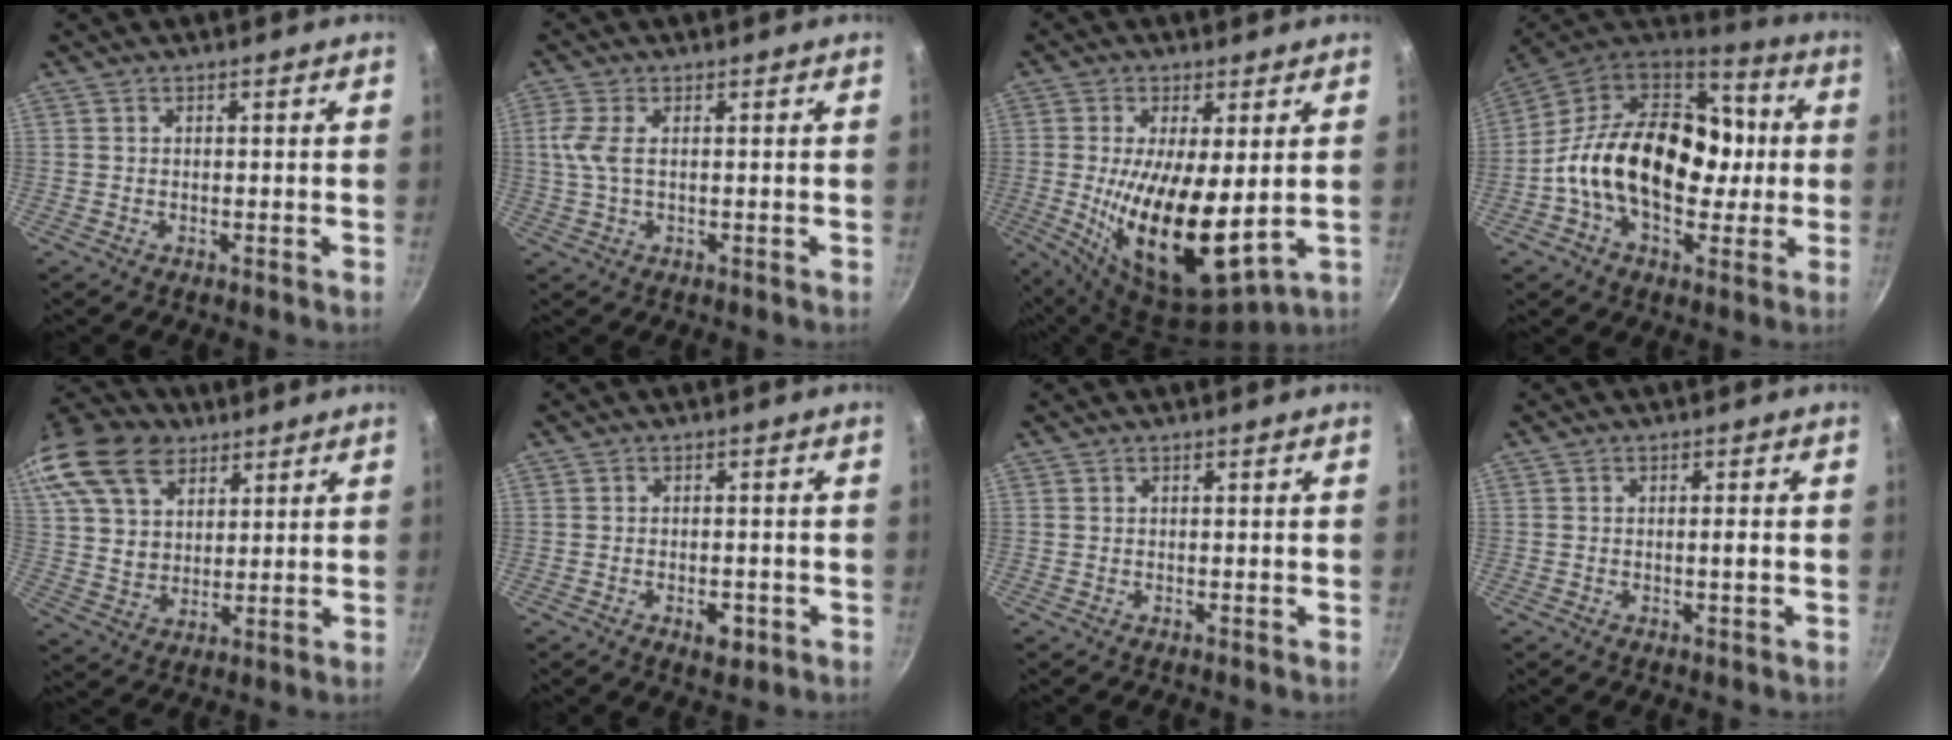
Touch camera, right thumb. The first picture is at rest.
{"total": 4.4, "force": [0.5, 1.9, 4.0], "torque": [-0.098, 0.005, 0.009]}
{"total": 16.9, "force": [-0.3, 6.4, 15.6], "torque": [-0.281, -0.030, 0.007]}
{"total": 24.5, "force": [-0.7, 16.5, 18.1], "torque": [-0.259, 0.042, -0.026]}
{"total": 23.2, "force": [14.2, 14.8, 10.8], "torque": [-0.235, 0.000, 0.267]}
{"total": 3.8, "force": [-1.6, 2.1, 2.8], "torque": [-0.031, 0.011, -0.017]}
{"total": 0.0}
{"total": 1.6, "force": [-0.3, 0.1, 1.5], "torque": [-0.032, 0.003, -0.005]}